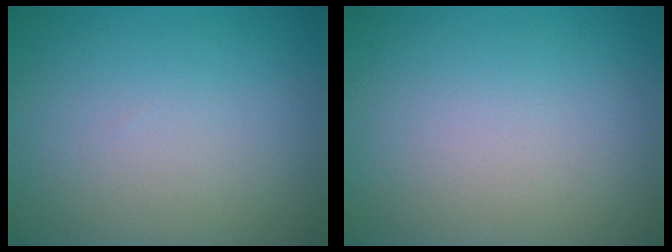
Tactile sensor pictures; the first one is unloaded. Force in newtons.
{"total": 0.0}